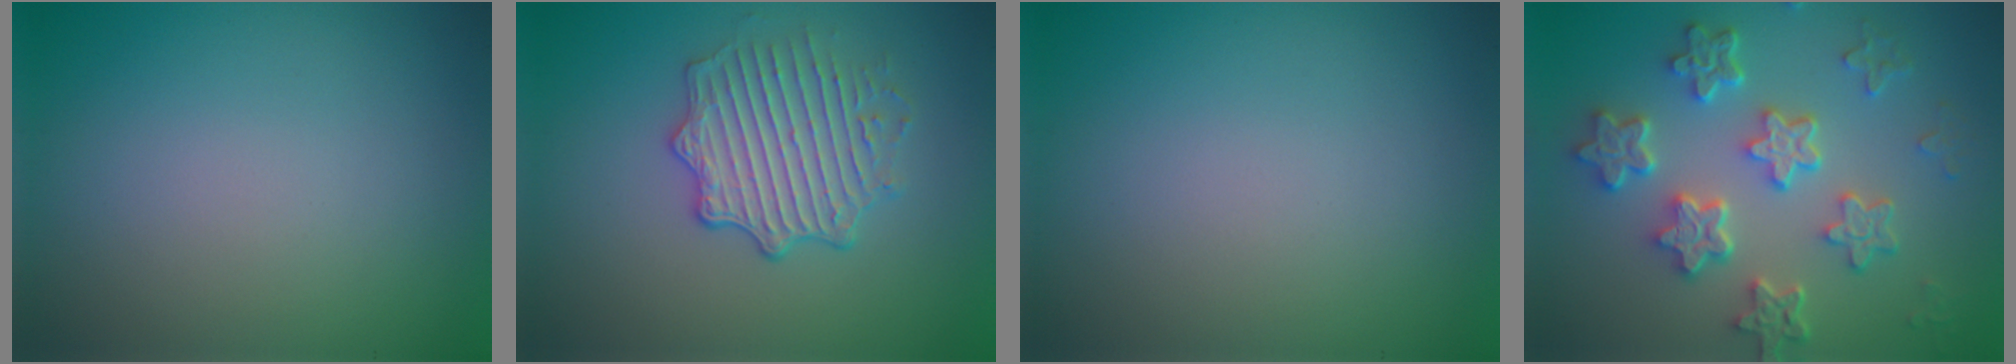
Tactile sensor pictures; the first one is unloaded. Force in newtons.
{"total": 4.0, "press": 3.7, "slide": 1.6}
{"total": 0.0}
{"total": 6.1, "press": 4.8, "slide": 3.8}